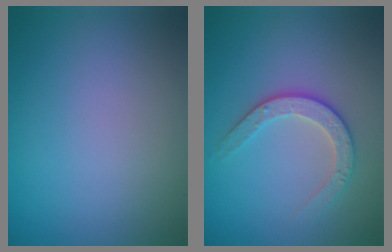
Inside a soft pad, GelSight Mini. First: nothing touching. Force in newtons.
{"total": 2.9, "press": 2.7, "slide": 1.1}